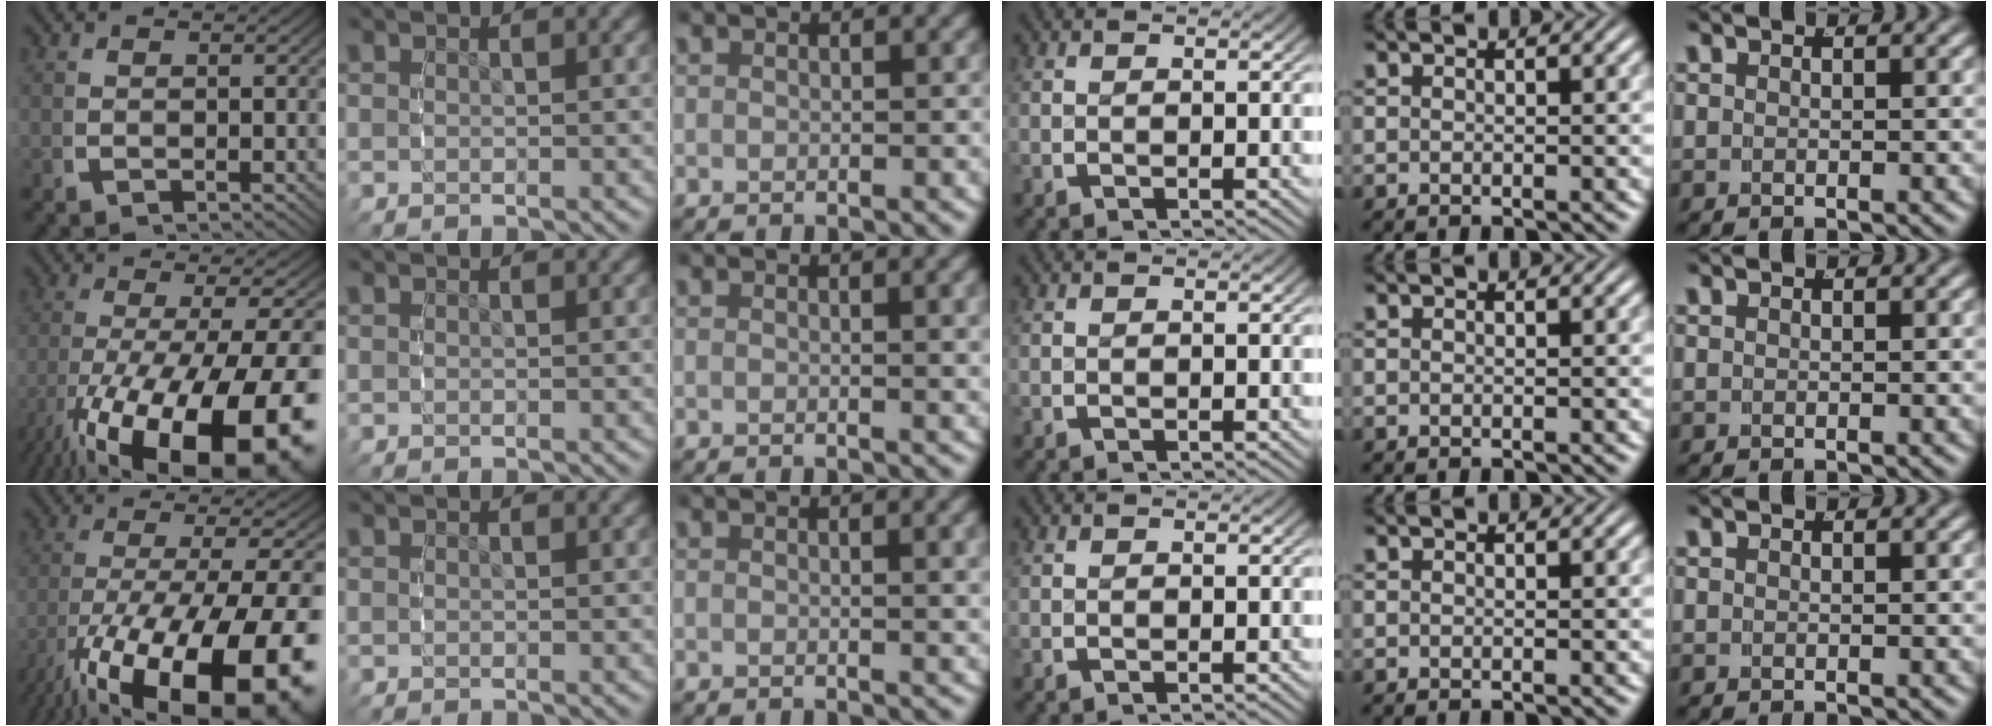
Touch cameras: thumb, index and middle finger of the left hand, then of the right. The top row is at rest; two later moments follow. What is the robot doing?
{"motion": "grasp_and_lifting", "object": "dispenser bottle"}